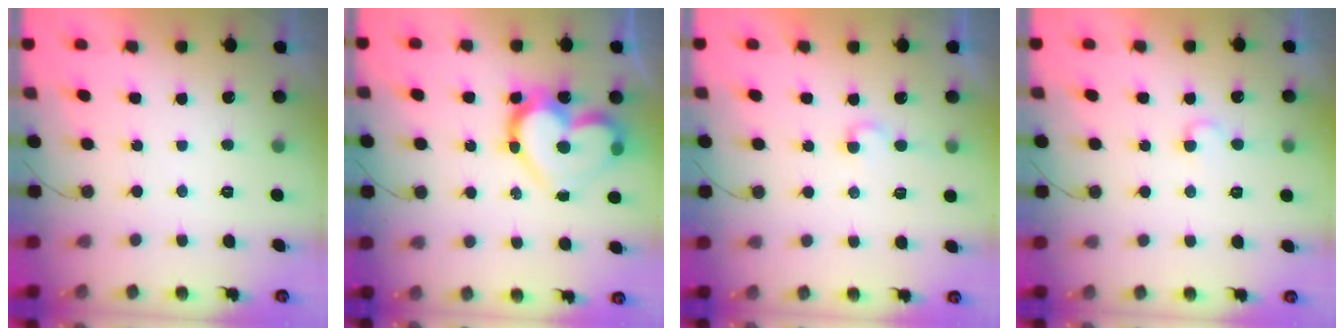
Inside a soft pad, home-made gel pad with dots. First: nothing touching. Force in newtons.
{"total": 18.1, "press": 18.0, "slide": 2.1}
{"total": 3.8, "press": 3.7, "slide": 0.3}
{"total": 4.4, "press": 4.3, "slide": 0.5}